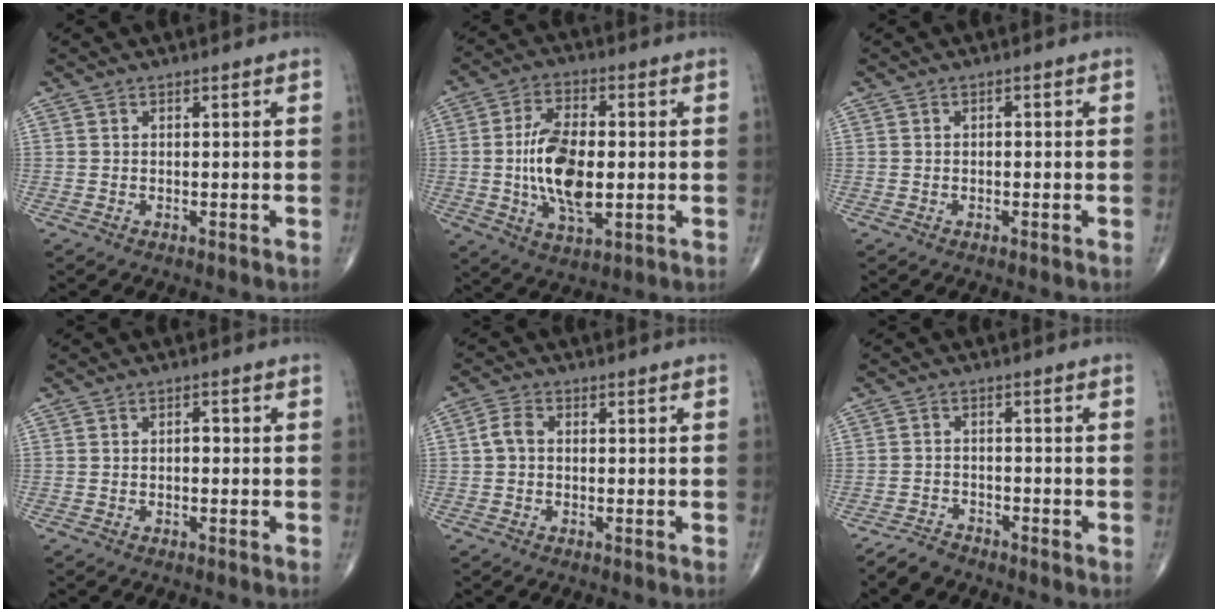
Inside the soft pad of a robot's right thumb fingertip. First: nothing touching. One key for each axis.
{"total": 13.6, "fx": -0.7, "fy": 6.7, "fz": 11.9, "tx": -0.216, "ty": -0.001, "tz": -0.012}
{"total": 0.7, "fx": -0.1, "fy": 0.4, "fz": 0.5, "tx": -0.006, "ty": 0.002, "tz": -0.003}
{"total": 1.3, "fx": -0.1, "fy": 0.8, "fz": 1.1, "tx": -0.012, "ty": 0.005, "tz": -0.005}
{"total": 3.0, "fx": 0.0, "fy": 2.2, "fz": 2.1, "tx": -0.041, "ty": 0.010, "tz": -0.004}
{"total": 3.2, "fx": -2.9, "fy": 1.2, "fz": 0.4, "tx": -0.012, "ty": 0.003, "tz": -0.058}